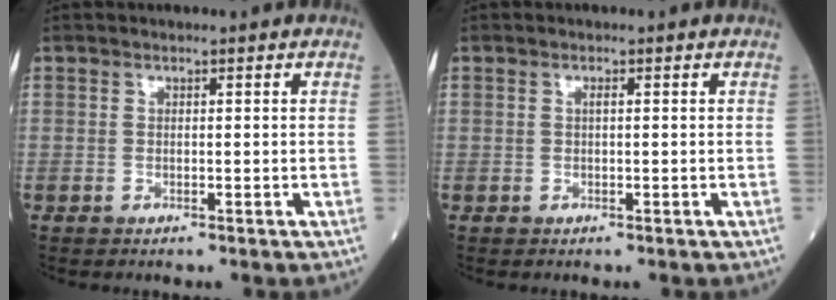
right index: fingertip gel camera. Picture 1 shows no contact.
{"total": 0.5, "force": [0.1, 0.0, 0.5], "torque": [-0.012, 0.001, 0.002]}